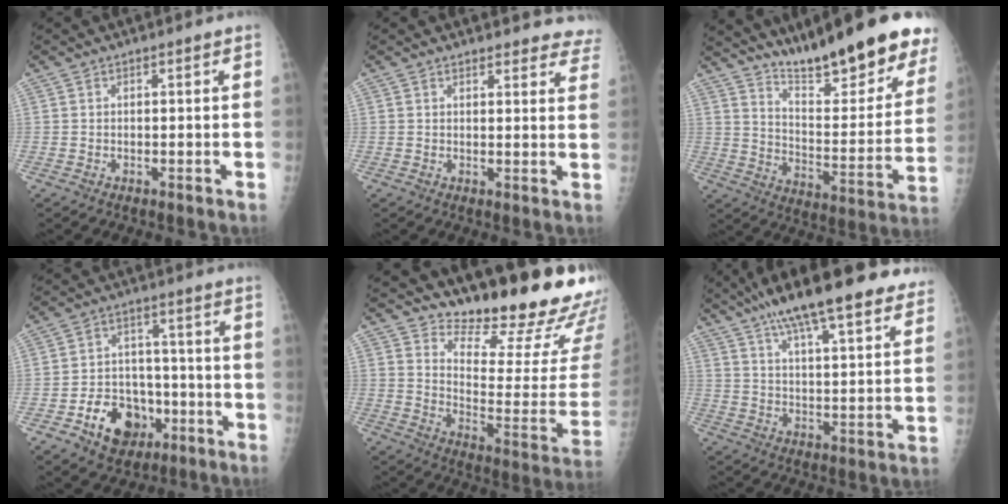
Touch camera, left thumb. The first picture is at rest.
{"total": 9.4, "force": [8.7, 3.1, 1.6], "torque": [0.036, -0.036, 0.072]}
{"total": 24.4, "force": [18.5, 5.3, 15.0], "torque": [-0.183, -0.104, 0.273]}
{"total": 11.7, "force": [-5.0, 8.8, 5.8], "torque": [-0.055, 0.034, -0.075]}
{"total": 20.5, "force": [18.0, 3.8, 9.0], "torque": [-0.090, -0.169, 0.247]}
{"total": 25.3, "force": [18.5, 6.0, 16.2], "torque": [-0.232, -0.028, 0.262]}